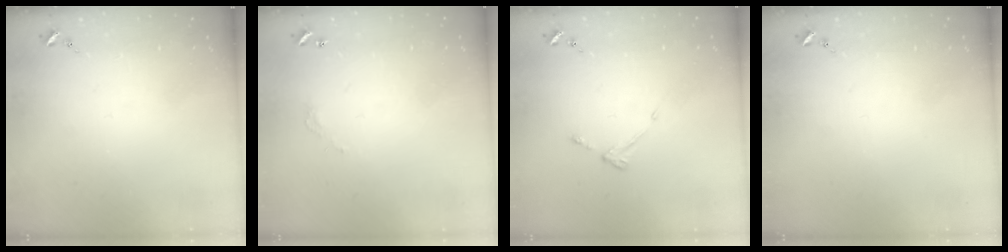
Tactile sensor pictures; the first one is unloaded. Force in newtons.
{"total": 2.7, "press": 2.7, "slide": 0.2}
{"total": 3.7, "press": 3.7, "slide": 0.5}
{"total": 0.0}